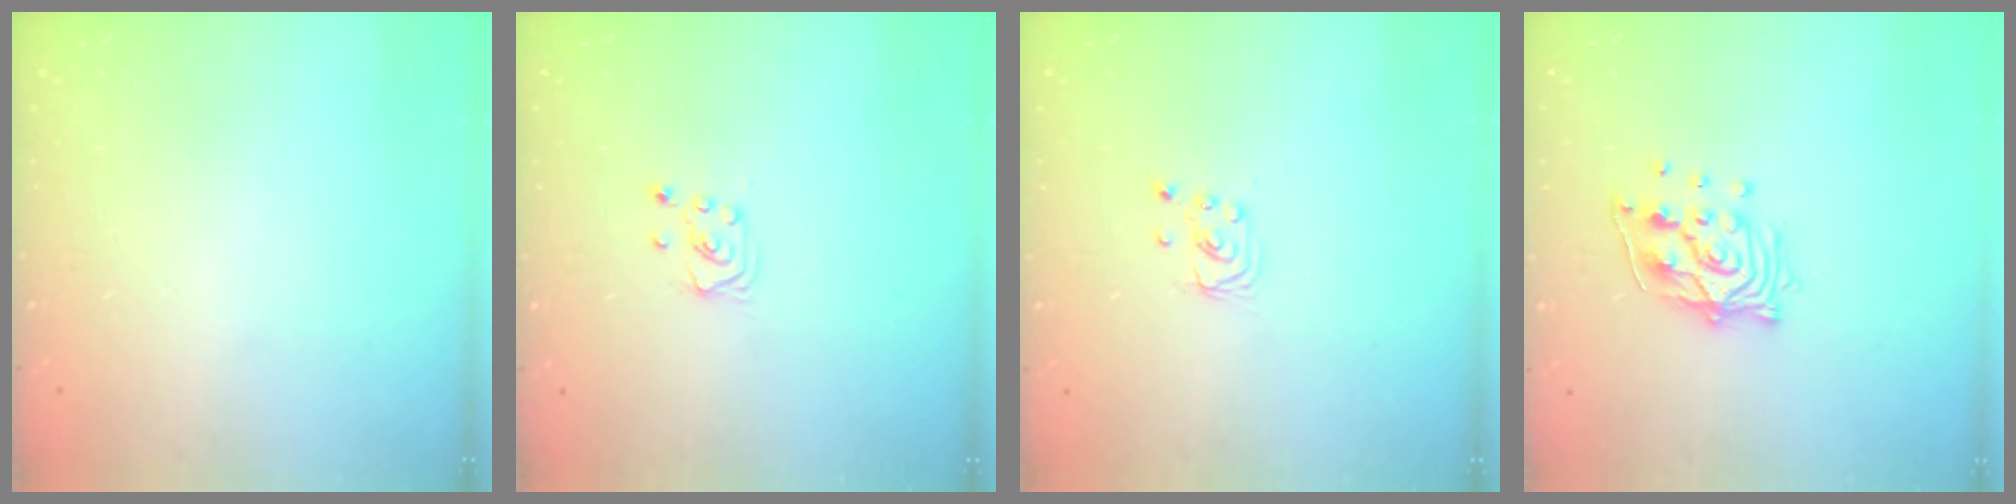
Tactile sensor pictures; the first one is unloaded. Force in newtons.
{"total": 3.4, "press": 3.4, "slide": 0.4}
{"total": 2.0, "press": 2.0, "slide": 0.2}
{"total": 11.7, "press": 11.6, "slide": 1.3}